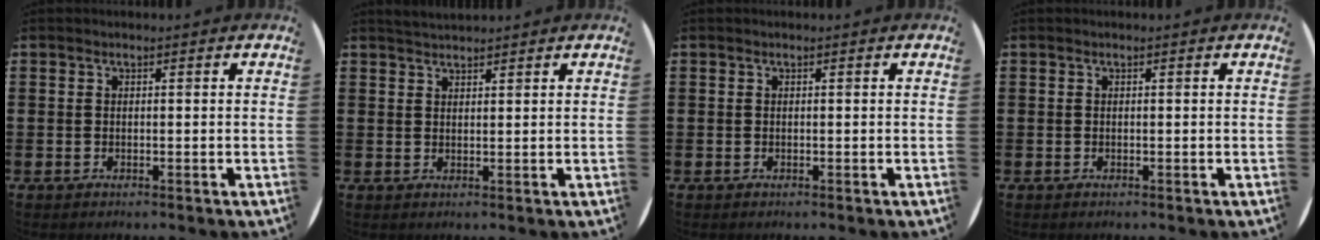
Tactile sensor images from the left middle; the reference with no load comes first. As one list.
[{"total": 1.8, "force": [1.8, 0.3, 0.1], "torque": [-0.004, 0.004, 0.034]}, {"total": 0.0}, {"total": 0.0}]